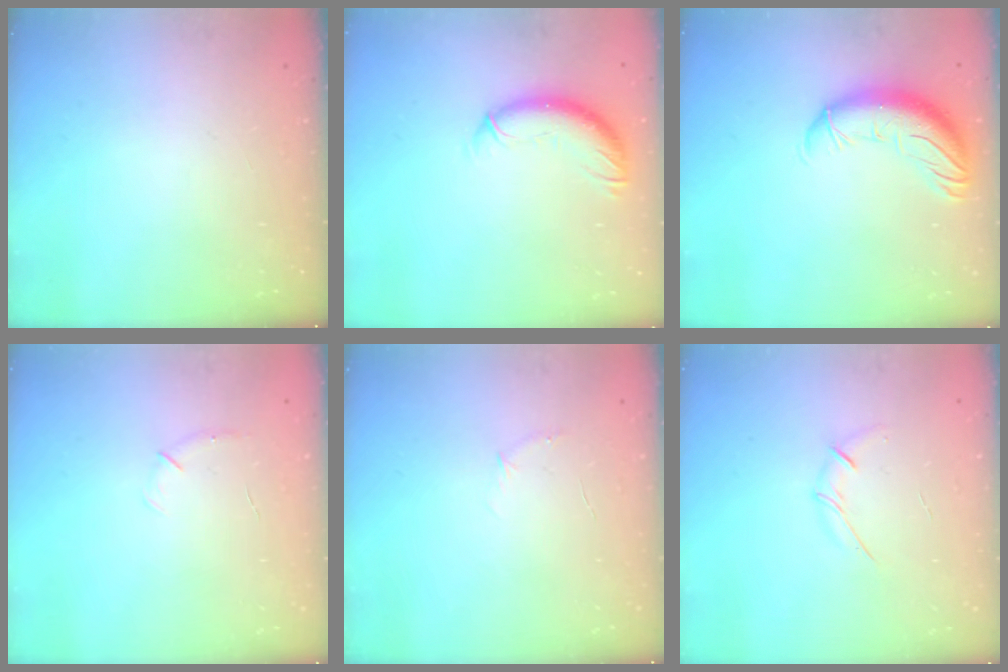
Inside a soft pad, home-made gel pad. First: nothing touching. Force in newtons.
{"total": 10.3, "press": 10.2, "slide": 1.4}
{"total": 12.4, "press": 12.0, "slide": 2.9}
{"total": 4.1, "press": 4.0, "slide": 1.0}
{"total": 3.7, "press": 3.6, "slide": 1.0}
{"total": 5.4, "press": 5.3, "slide": 1.0}